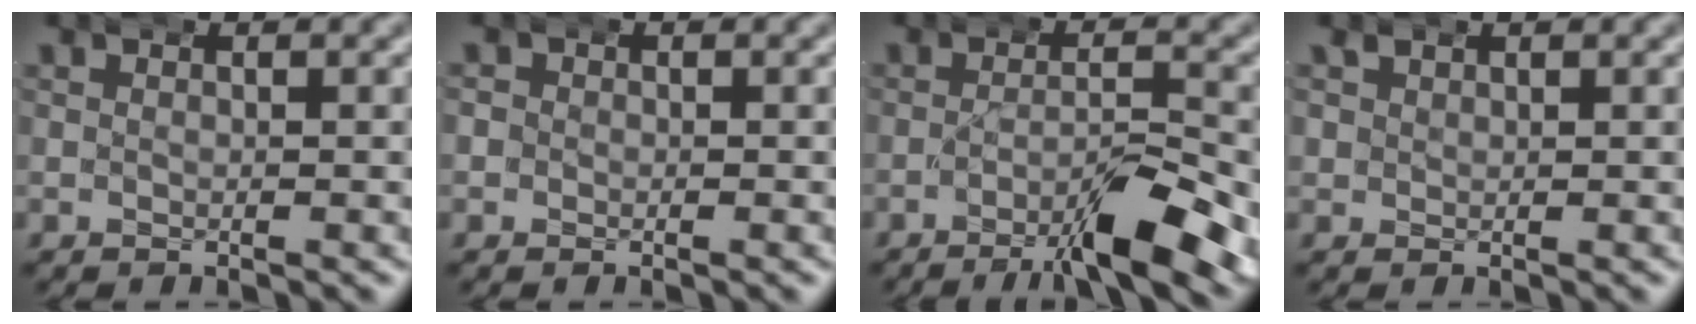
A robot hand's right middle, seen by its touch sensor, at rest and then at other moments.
{"total": 1.6, "force": [-0.1, 1.5, 0.5], "torque": [-0.013, 0.004, -0.005]}
{"total": 5.7, "force": [-2.9, 1.0, 4.9], "torque": [-0.070, -0.007, -0.048]}
{"total": 0.9, "force": [0.7, 0.6, 0.0], "torque": [-0.002, 0.000, 0.018]}